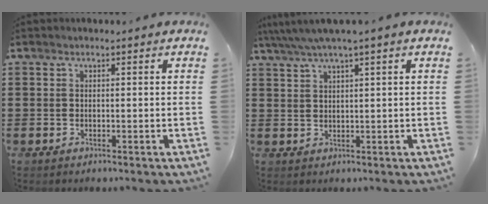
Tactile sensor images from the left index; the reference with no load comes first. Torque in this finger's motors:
{"motor_torque": [1.25, -0.50, 0.71, 0.19]}